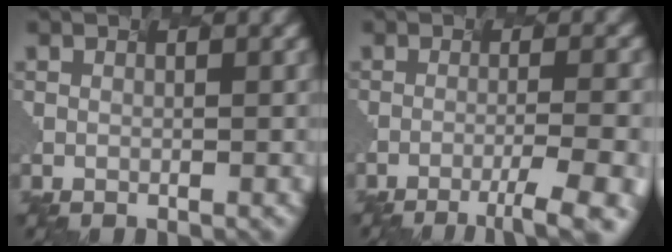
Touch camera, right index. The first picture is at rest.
{"total": 7.4, "force": [-3.6, 1.5, 6.3], "torque": [-0.072, 0.000, -0.037]}